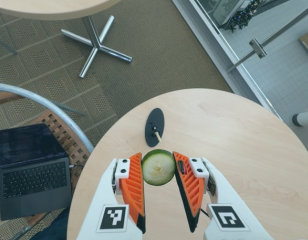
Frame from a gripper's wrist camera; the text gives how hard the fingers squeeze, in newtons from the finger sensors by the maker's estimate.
{"total": 8.3, "left": 8.8, "right": 7.8}